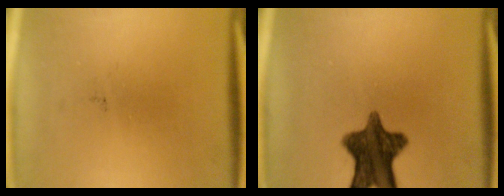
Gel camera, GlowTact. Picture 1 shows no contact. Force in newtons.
{"total": 10.9}